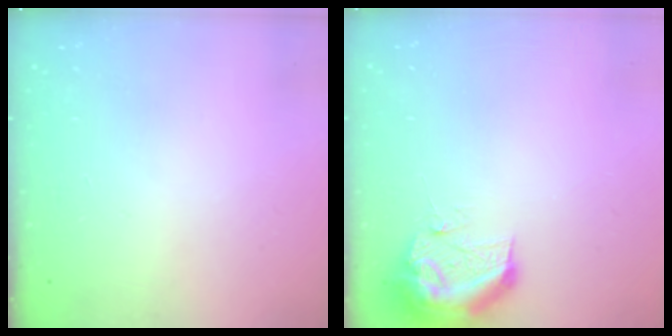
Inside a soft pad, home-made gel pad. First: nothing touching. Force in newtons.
{"total": 11.7, "press": 11.7, "slide": 1.3}